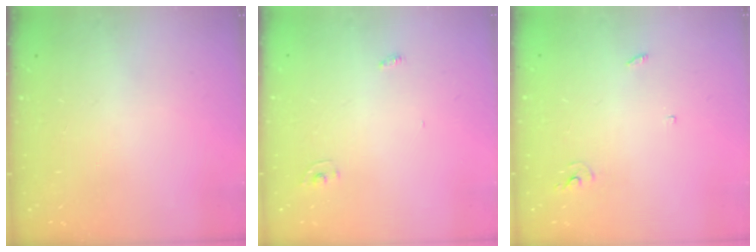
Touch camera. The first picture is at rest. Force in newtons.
{"total": 2.4, "press": 2.4, "slide": 0.2}
{"total": 2.4, "press": 2.4, "slide": 0.1}